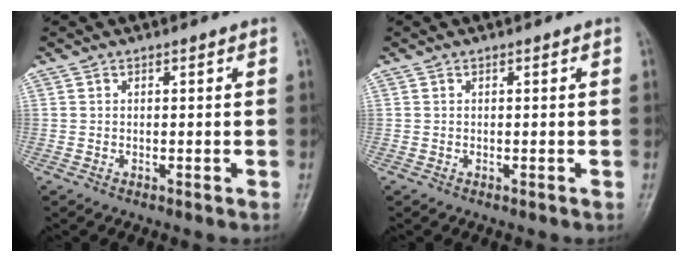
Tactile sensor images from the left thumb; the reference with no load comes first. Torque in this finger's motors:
{"motor_torque": [0.00, 0.00, 0.00, 0.00, 0.00]}